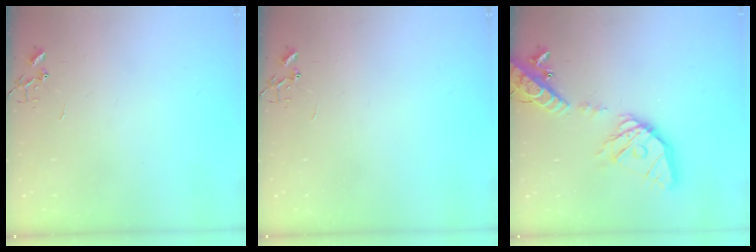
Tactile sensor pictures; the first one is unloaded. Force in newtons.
{"total": 0.0}
{"total": 20.4, "press": 20.1, "slide": 3.3}